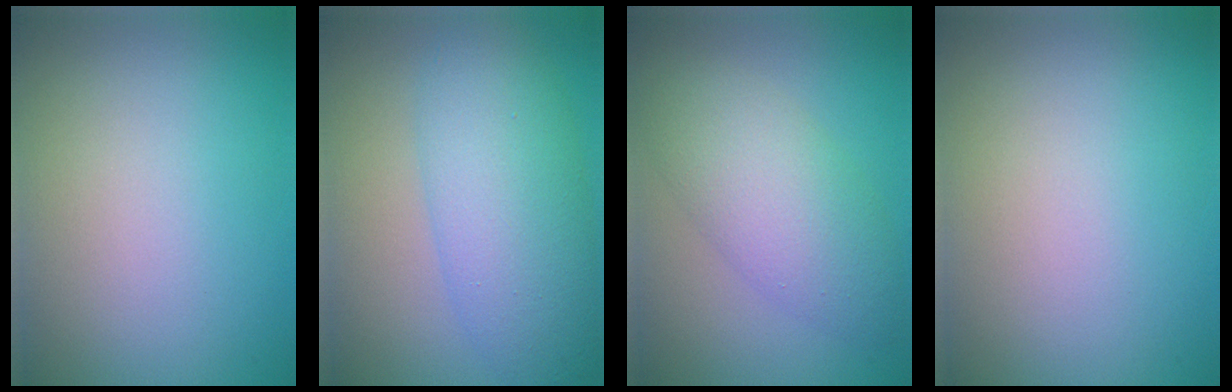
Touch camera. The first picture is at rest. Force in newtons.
{"total": 7.1, "press": 7.1, "slide": 0.1}
{"total": 5.7, "press": 5.7, "slide": 0.1}
{"total": 0.0}